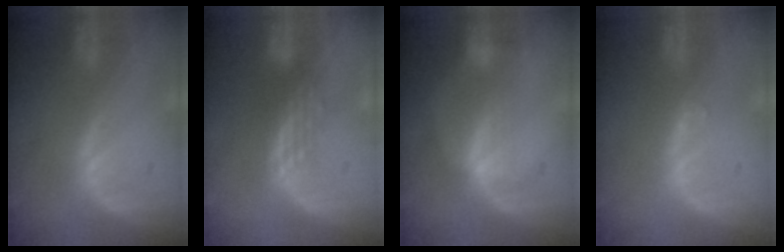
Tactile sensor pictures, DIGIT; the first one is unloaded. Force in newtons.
{"total": 3.0, "press": 2.5, "slide": 1.7}
{"total": 2.4, "press": 2.4, "slide": 0.4}
{"total": 0.6, "press": 0.5, "slide": 0.4}